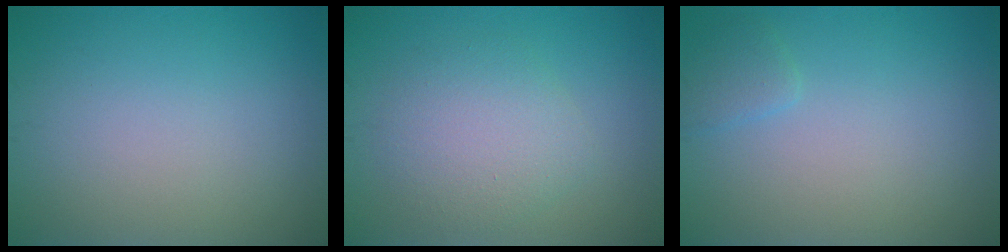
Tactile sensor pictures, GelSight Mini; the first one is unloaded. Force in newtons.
{"total": 3.8, "press": 3.8, "slide": 0.2}
{"total": 1.2, "press": 1.2, "slide": 0.1}